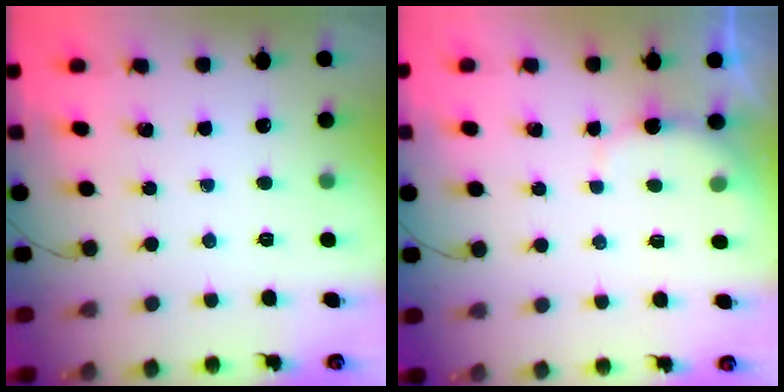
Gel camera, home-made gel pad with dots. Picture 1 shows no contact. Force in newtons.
{"total": 2.3, "press": 2.2, "slide": 0.6}